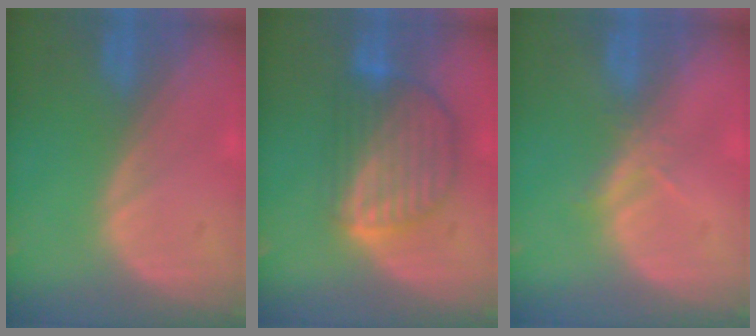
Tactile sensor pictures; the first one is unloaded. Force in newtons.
{"total": 9.1, "press": 7.8, "slide": 4.7}
{"total": 2.1, "press": 1.9, "slide": 0.9}